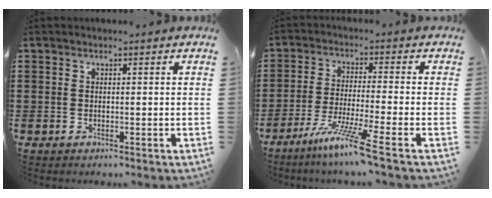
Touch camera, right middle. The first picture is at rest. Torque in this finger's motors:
{"motor_torque": [1.54, -0.60, 0.39, 0.20]}